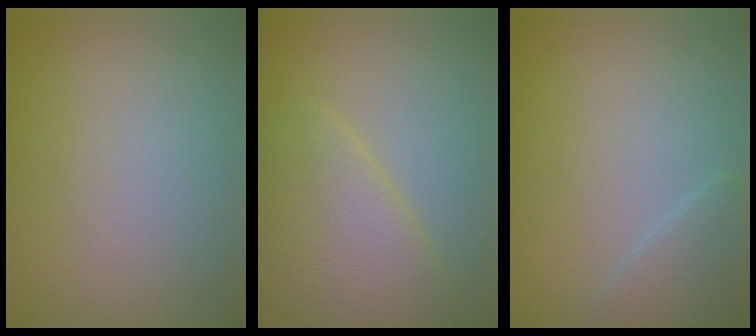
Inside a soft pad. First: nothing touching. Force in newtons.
{"total": 5.0, "press": 5.0, "slide": 0.2}
{"total": 2.1, "press": 2.1, "slide": 0.1}